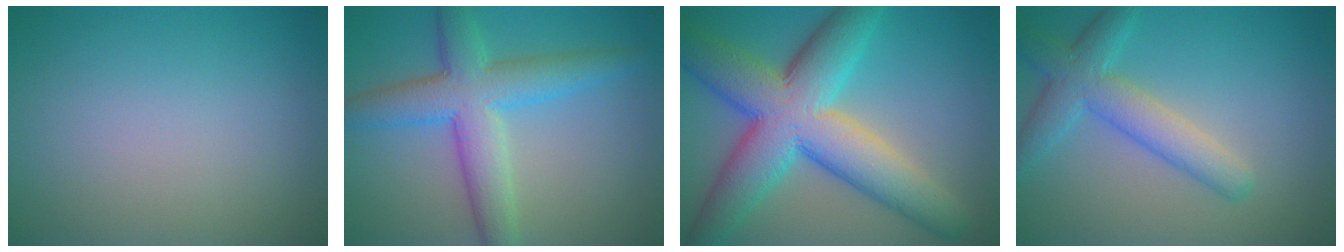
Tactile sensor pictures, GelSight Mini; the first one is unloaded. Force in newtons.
{"total": 6.6, "press": 6.6, "slide": 0.1}
{"total": 11.6, "press": 11.6, "slide": 0.2}
{"total": 4.6, "press": 4.6, "slide": 0.1}